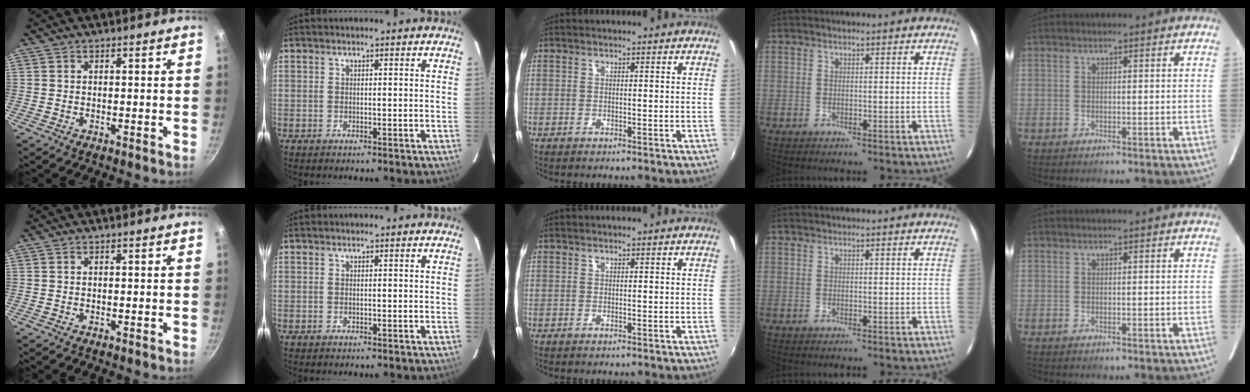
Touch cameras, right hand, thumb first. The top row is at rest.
{}